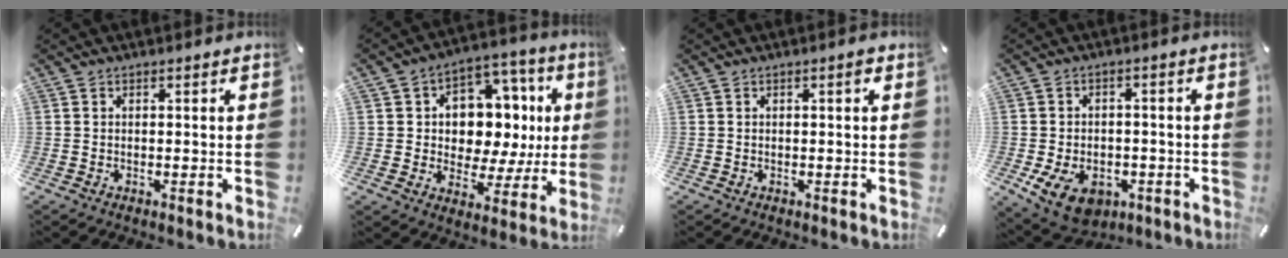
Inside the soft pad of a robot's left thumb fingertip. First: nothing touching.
{"total": 11.9, "force": [2.5, 10.1, 5.8], "torque": [-0.070, -0.032, 0.053]}
{"total": 1.0, "force": [0.3, 0.2, 0.9], "torque": [-0.017, 0.004, 0.004]}
{"total": 9.2, "force": [-3.9, 6.4, 5.4], "torque": [-0.116, 0.011, -0.069]}